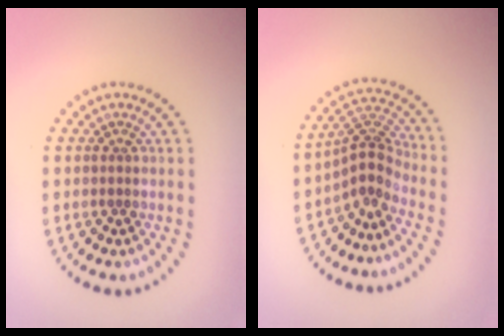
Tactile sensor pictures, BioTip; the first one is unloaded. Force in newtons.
{"total": 3.4, "press": 2.4, "slide": 2.4}